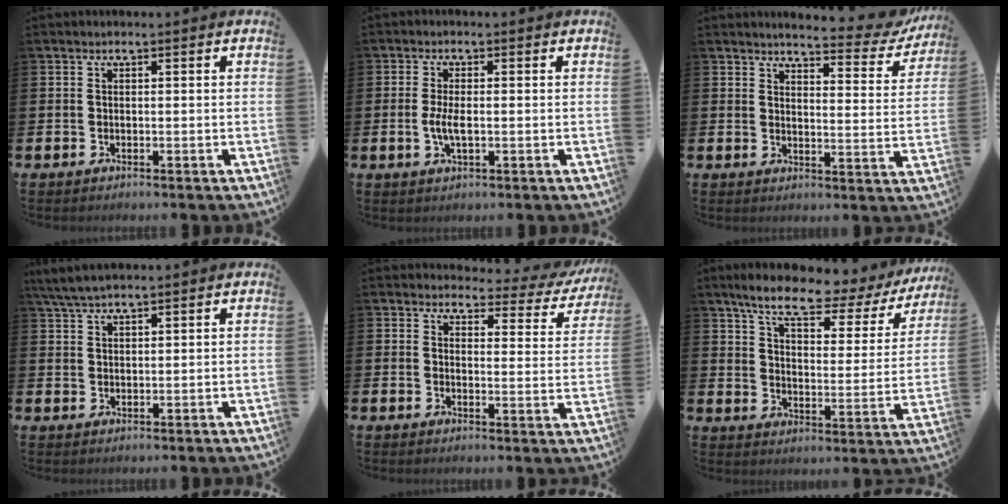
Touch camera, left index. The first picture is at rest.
{"total": 3.2, "force": [-0.3, 1.2, 2.9], "torque": [-0.049, 0.002, -0.007]}
{"total": 4.2, "force": [3.9, 0.7, 1.1], "torque": [-0.019, -0.034, 0.059]}
{"total": 4.1, "force": [3.6, 0.8, 1.8], "torque": [-0.047, -0.003, 0.068]}
{"total": 2.8, "force": [2.5, 1.3, 0.5], "torque": [-0.015, -0.028, 0.033]}
{"total": 8.9, "force": [7.3, 2.0, 4.6], "torque": [-0.110, -0.044, 0.118]}